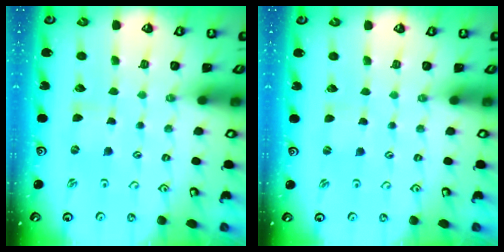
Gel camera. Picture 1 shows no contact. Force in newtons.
{"total": 0.0}